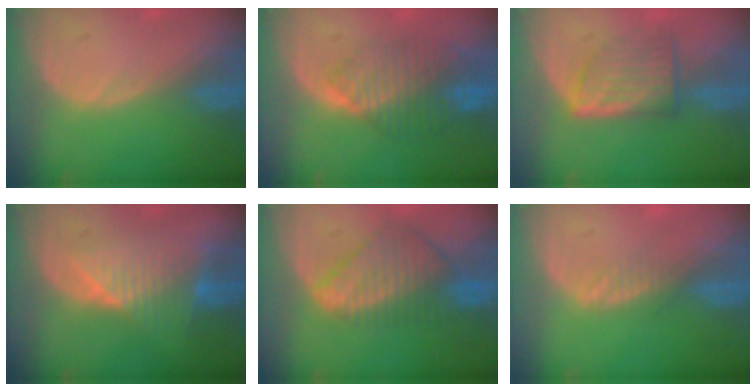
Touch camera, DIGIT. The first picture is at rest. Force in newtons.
{"total": 8.4, "press": 7.3, "slide": 4.1}
{"total": 6.3, "press": 5.9, "slide": 2.1}
{"total": 8.1, "press": 6.9, "slide": 4.3}
{"total": 8.7, "press": 7.5, "slide": 4.3}
{"total": 1.6, "press": 1.6, "slide": 0.1}